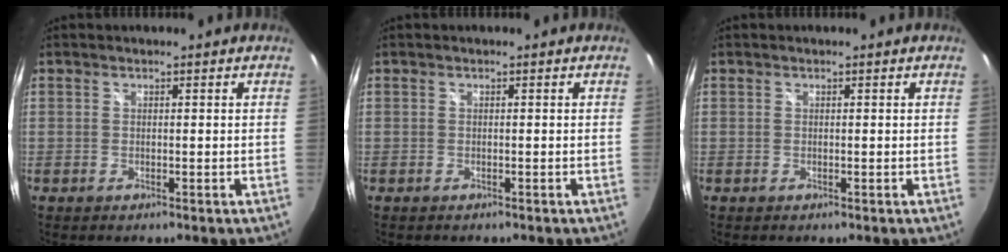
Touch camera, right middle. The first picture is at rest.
{"total": 0.0}
{"total": 0.0}